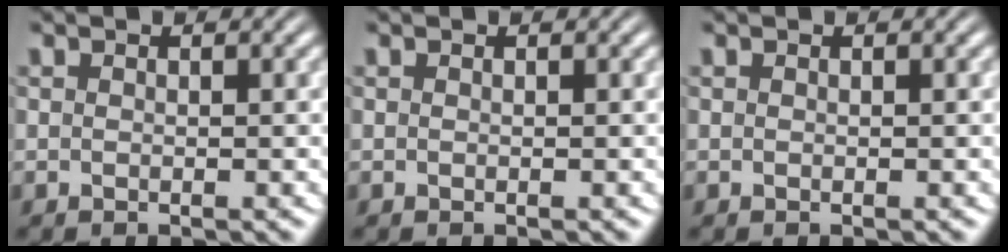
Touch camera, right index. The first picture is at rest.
{"total": 0.0}
{"total": 0.0}